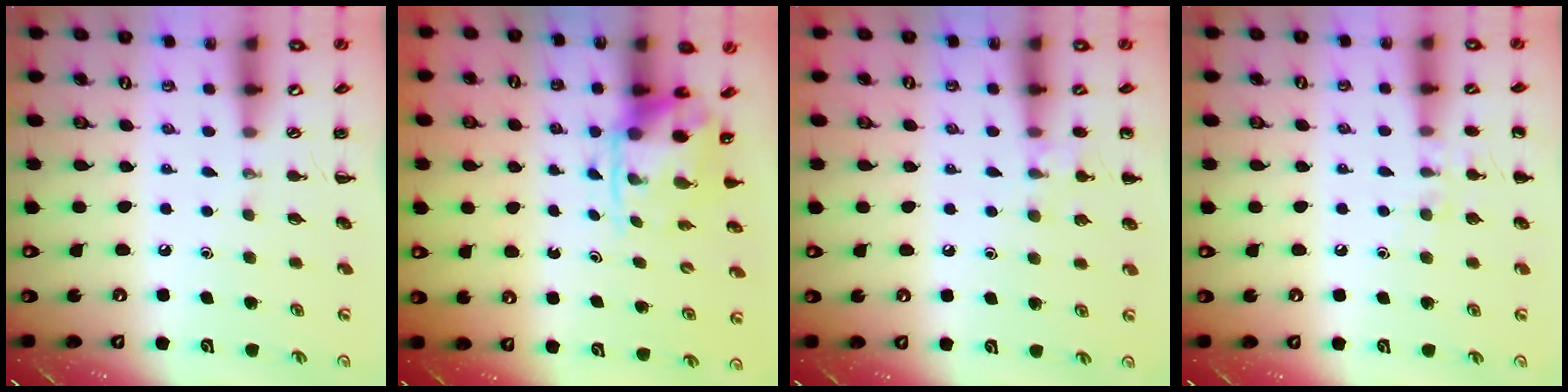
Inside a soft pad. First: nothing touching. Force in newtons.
{"total": 3.8, "press": 3.7, "slide": 0.8}
{"total": 7.8, "press": 7.4, "slide": 2.2}
{"total": 6.6, "press": 6.4, "slide": 1.5}